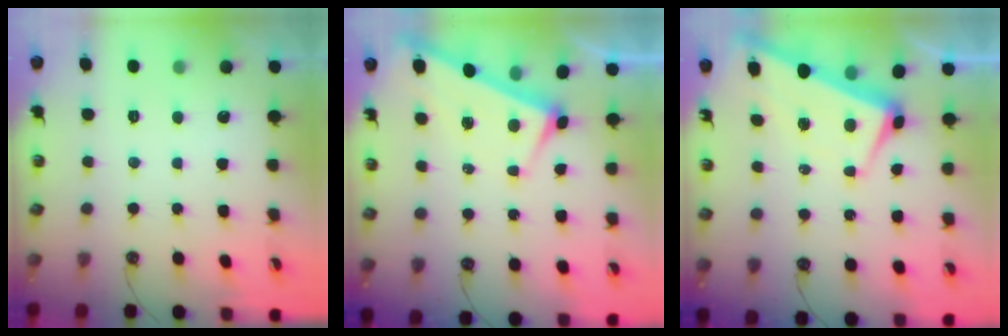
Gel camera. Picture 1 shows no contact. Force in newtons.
{"total": 3.7, "press": 3.7, "slide": 0.2}
{"total": 0.8, "press": 0.3, "slide": 0.8}